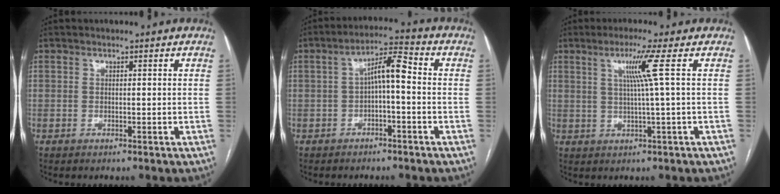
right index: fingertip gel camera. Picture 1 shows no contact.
{"total": 6.0, "force": [-0.4, 1.4, 5.8], "torque": [-0.100, 0.028, -0.007]}
{"total": 5.2, "force": [1.5, -1.8, 4.7], "torque": [-0.092, -0.001, 0.031]}